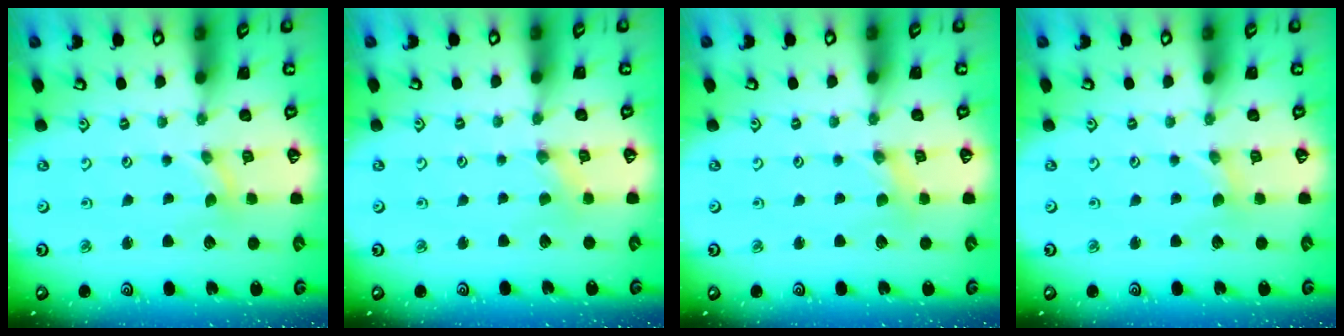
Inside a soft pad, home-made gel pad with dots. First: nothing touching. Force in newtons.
{"total": 0.0}
{"total": 0.0}
{"total": 0.0}